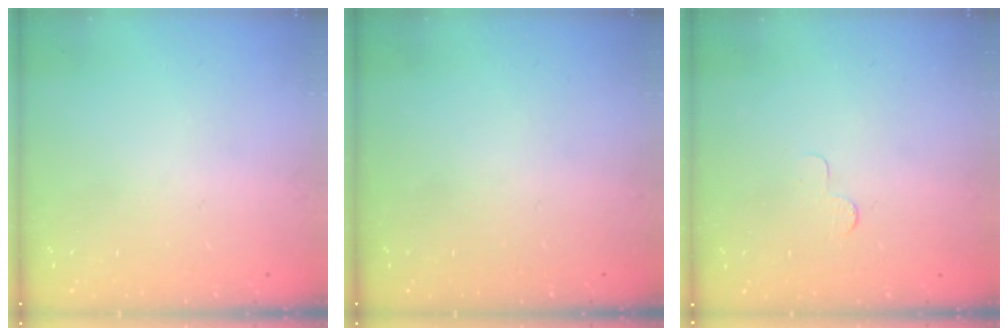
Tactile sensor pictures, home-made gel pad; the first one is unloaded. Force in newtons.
{"total": 0.0}
{"total": 2.5, "press": 2.5, "slide": 0.2}